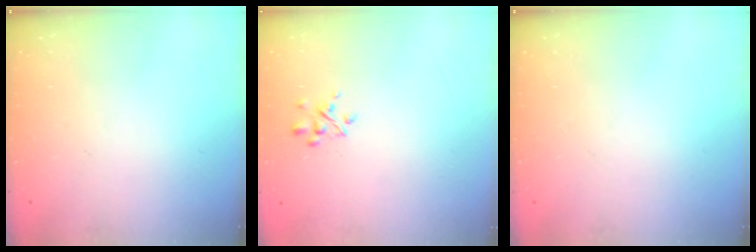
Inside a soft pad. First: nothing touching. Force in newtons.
{"total": 3.0, "press": 2.8, "slide": 1.1}
{"total": 0.0}